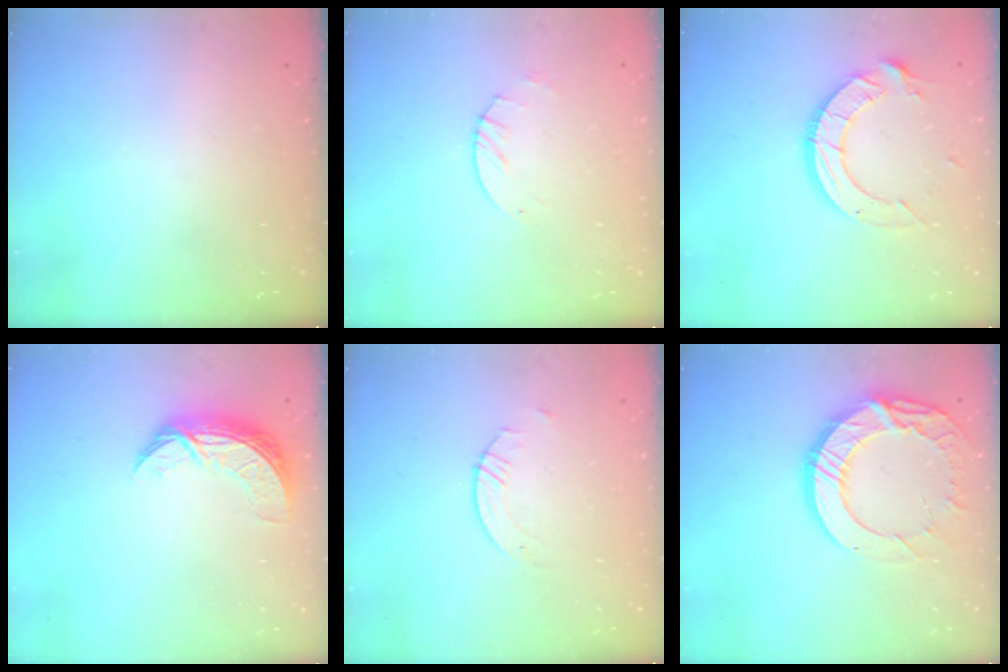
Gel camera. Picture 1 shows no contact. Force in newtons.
{"total": 2.6, "press": 2.5, "slide": 0.4}
{"total": 12.9, "press": 12.8, "slide": 1.4}
{"total": 8.2, "press": 8.2, "slide": 0.3}
{"total": 0.8, "press": 0.8, "slide": 0.2}
{"total": 17.6, "press": 17.5, "slide": 1.5}